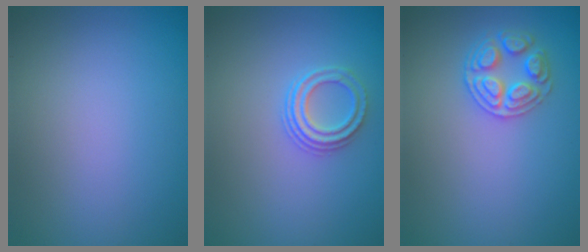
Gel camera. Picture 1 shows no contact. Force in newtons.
{"total": 2.5, "press": 2.2, "slide": 1.2}
{"total": 2.6, "press": 2.6, "slide": 0.2}